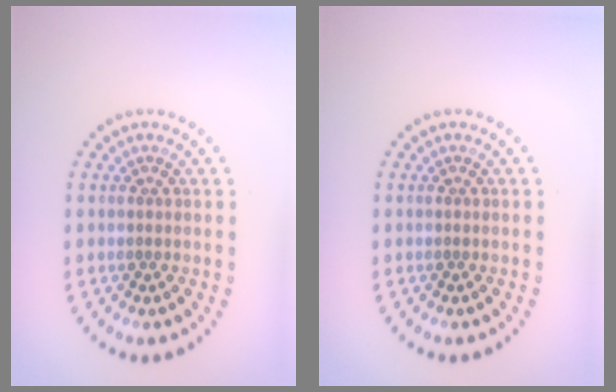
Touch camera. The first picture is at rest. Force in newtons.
{"total": 0.0}